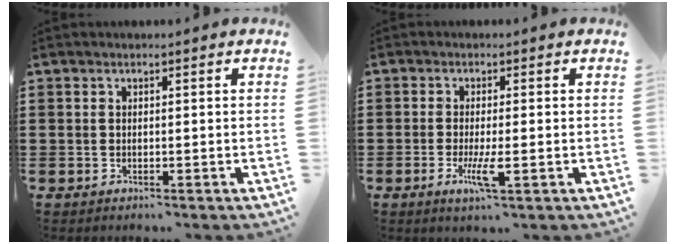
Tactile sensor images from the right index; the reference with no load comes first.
{"total": 4.5, "force": [-1.6, 0.5, 4.2], "torque": [-0.089, -0.019, -0.031]}